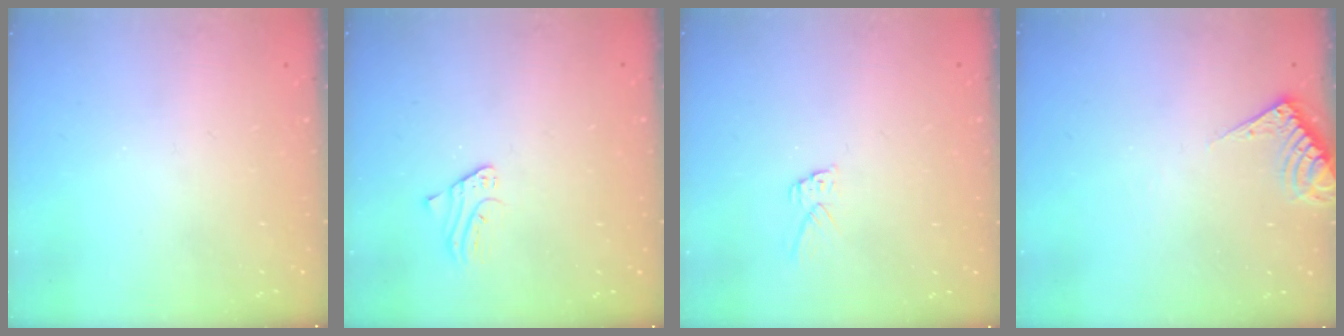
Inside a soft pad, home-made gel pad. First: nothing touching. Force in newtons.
{"total": 1.7, "press": 1.7, "slide": 0.3}
{"total": 5.5, "press": 5.5, "slide": 0.2}
{"total": 5.3, "press": 5.3, "slide": 0.5}